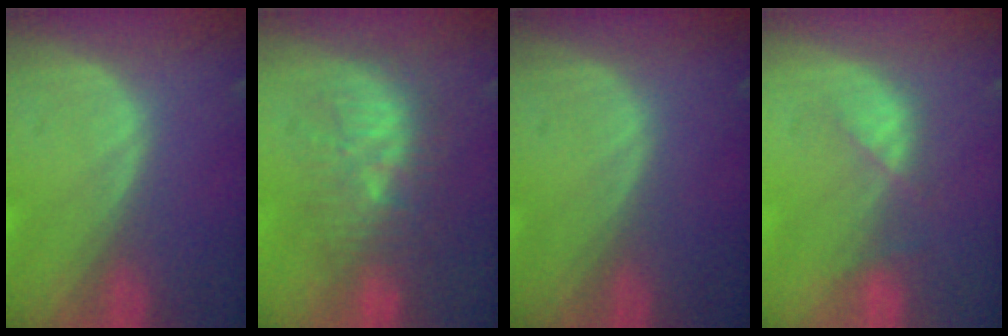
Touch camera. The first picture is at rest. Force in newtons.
{"total": 9.1, "press": 8.7, "slide": 2.7}
{"total": 0.0}
{"total": 3.3, "press": 3.2, "slide": 0.7}